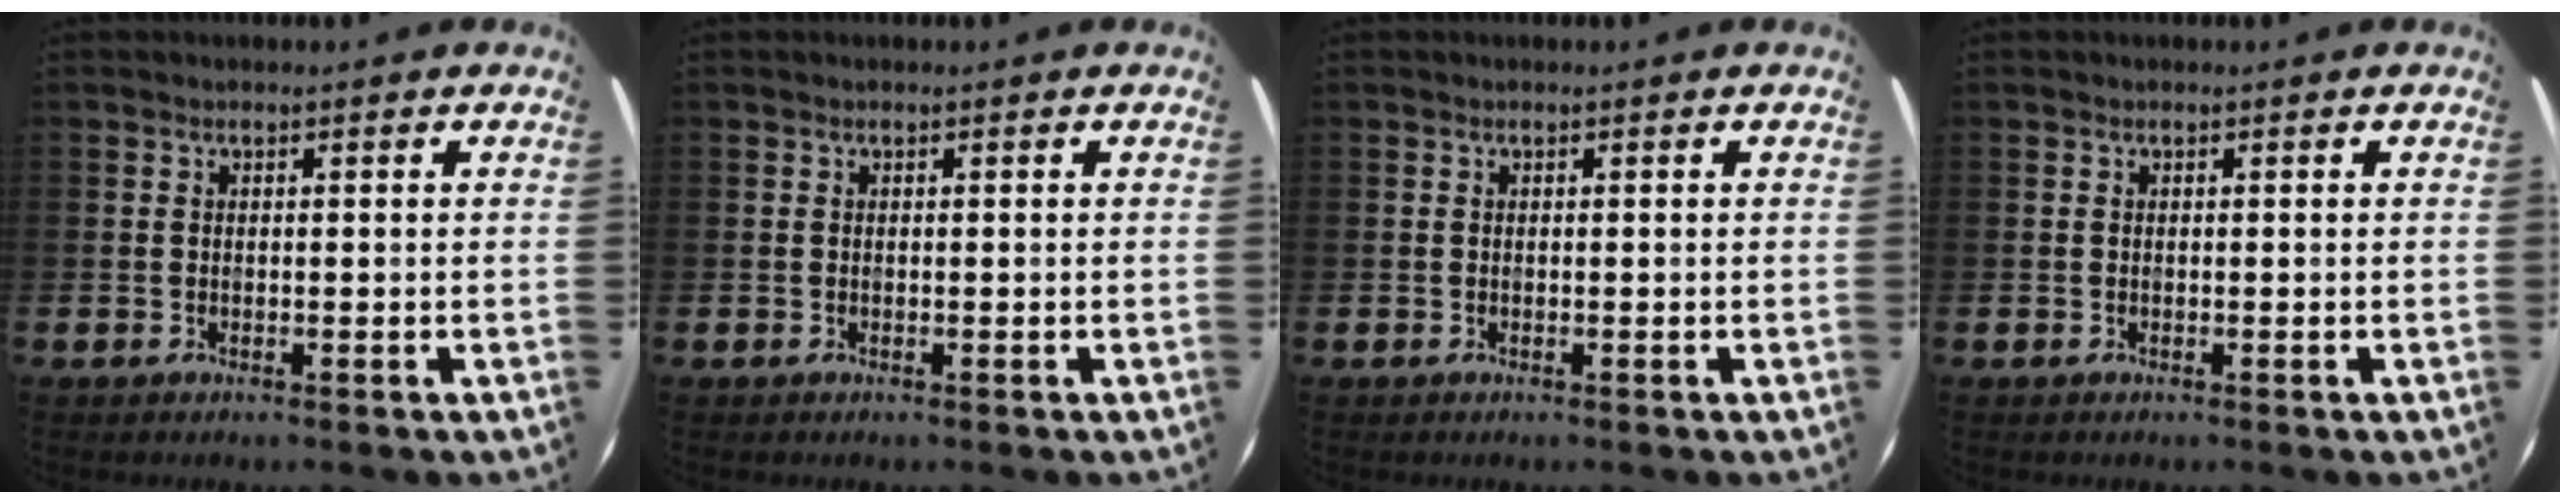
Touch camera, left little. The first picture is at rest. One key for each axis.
{"total": 0.0}
{"total": 0.0}
{"total": 0.0}